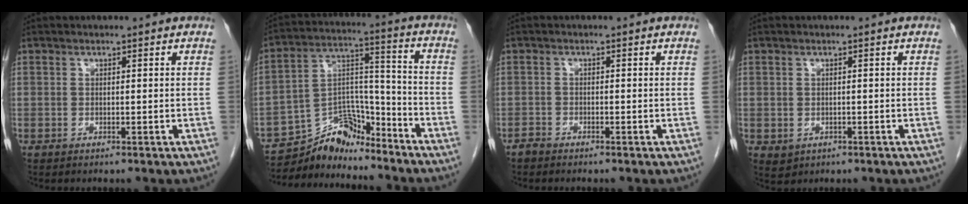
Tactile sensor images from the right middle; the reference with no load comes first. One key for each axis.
{"total": 10.4, "fx": -10.0, "fy": 2.8, "fz": 1.3, "tx": -0.021, "ty": 0.038, "tz": -0.184}
{"total": 1.0, "fx": -1.0, "fy": 0.2, "fz": 0.1, "tx": -0.003, "ty": 0.000, "tz": -0.022}
{"total": 1.6, "fx": -0.4, "fy": 1.4, "fz": 0.7, "tx": -0.012, "ty": 0.000, "tz": 0.005}